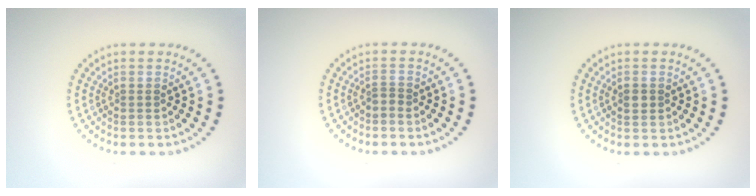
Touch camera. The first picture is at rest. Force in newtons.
{"total": 0.6, "press": 0.4, "slide": 0.5}
{"total": 1.2, "press": 1.2, "slide": 0.0}